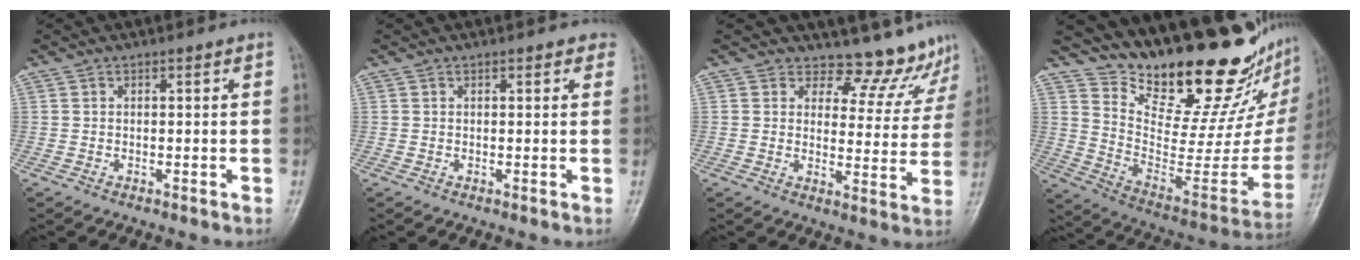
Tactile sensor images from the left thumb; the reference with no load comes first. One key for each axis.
{"total": 1.6, "fx": 1.0, "fy": 1.0, "fz": 0.8, "tx": 0.008, "ty": -0.001, "tz": 0.005}
{"total": 9.5, "fx": 9.0, "fy": 3.2, "fz": -0.2, "tx": 0.044, "ty": -0.082, "tz": 0.100}
{"total": 28.0, "fx": 21.3, "fy": 9.0, "fz": 15.8, "tx": -0.206, "ty": -0.145, "tz": 0.327}